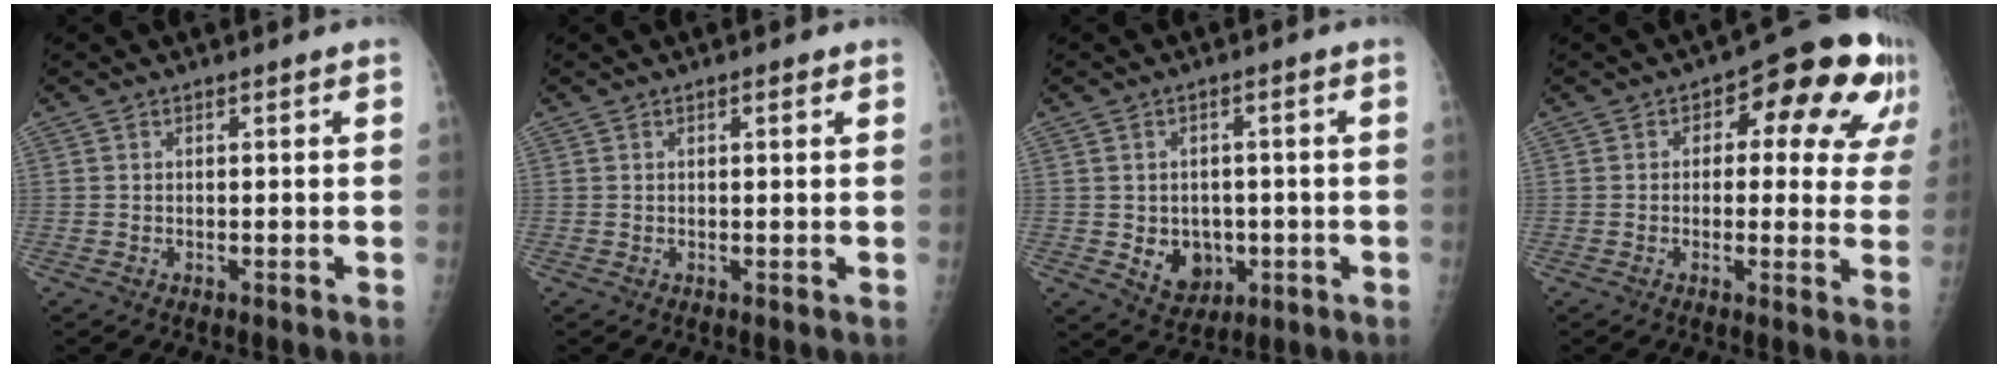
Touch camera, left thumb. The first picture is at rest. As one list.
[{"total": 0.9, "force": [0.5, 0.3, 0.8], "torque": [-0.011, 0.001, 0.005]}, {"total": 7.2, "force": [-1.4, 5.8, 3.9], "torque": [-0.027, 0.002, -0.008]}, {"total": 14.9, "force": [5.8, 7.8, 11.4], "torque": [-0.079, 0.006, 0.060]}]